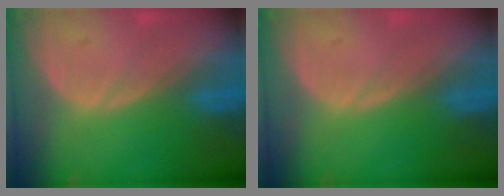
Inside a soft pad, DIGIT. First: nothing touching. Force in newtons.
{"total": 0.0}